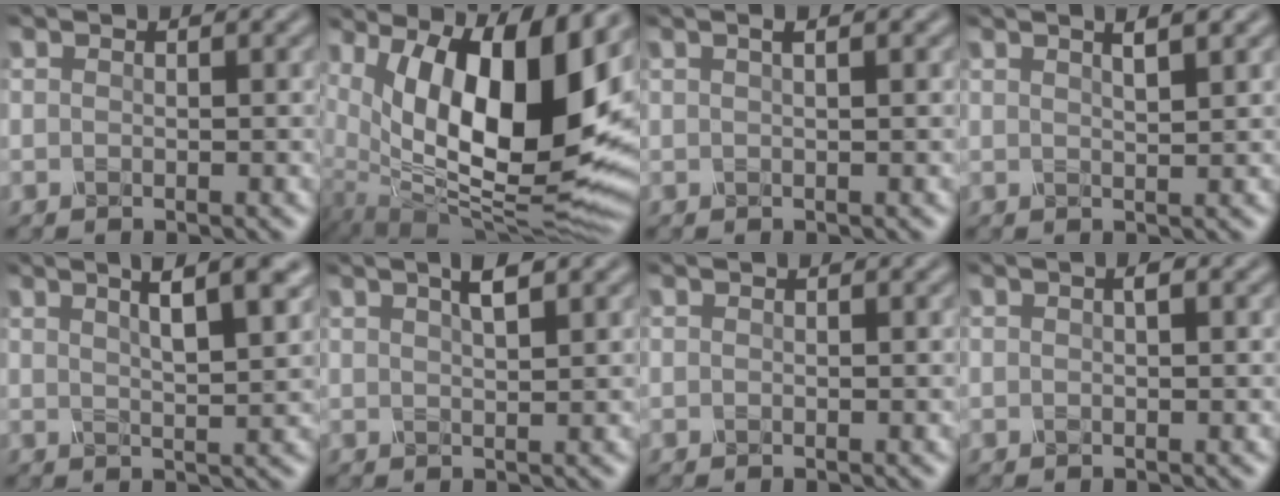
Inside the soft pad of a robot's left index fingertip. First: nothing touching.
{"total": 17.5, "force": [5.7, 7.3, 14.9], "torque": [-0.213, 0.028, 0.098]}
{"total": 2.8, "force": [1.2, 1.2, 2.2], "torque": [-0.010, 0.015, -0.011]}
{"total": 3.2, "force": [1.9, 0.8, 2.4], "torque": [-0.014, 0.012, 0.009]}
{"total": 7.0, "force": [3.6, 2.2, 5.6], "torque": [-0.051, 0.028, 0.033]}
{"total": 2.5, "force": [1.2, 0.5, 2.1], "torque": [-0.027, 0.006, 0.020]}
{"total": 0.0}
{"total": 0.9, "force": [0.1, 0.1, 0.8], "torque": [-0.017, 0.002, 0.003]}